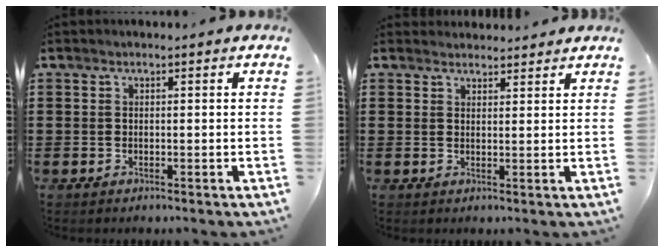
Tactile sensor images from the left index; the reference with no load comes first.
{"total": 2.0, "force": [2.0, 0.4, -0.1], "torque": [-0.005, -0.002, 0.039]}